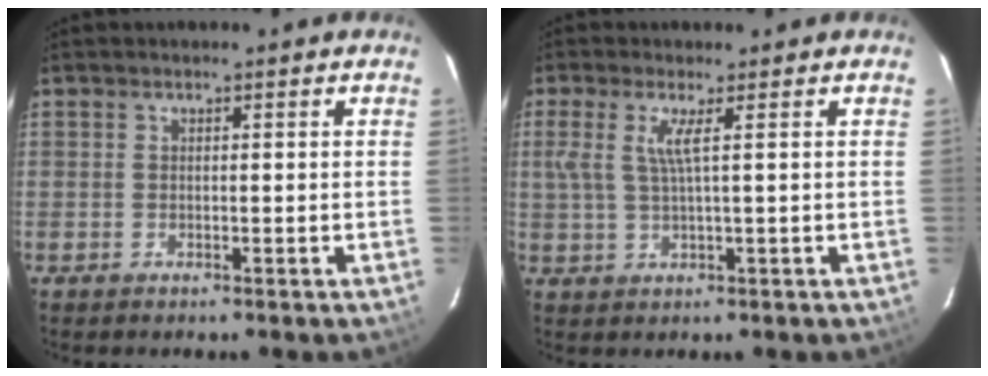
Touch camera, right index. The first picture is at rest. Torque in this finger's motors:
{"motor_torque": [0.00, 0.11, 0.24, 0.11]}